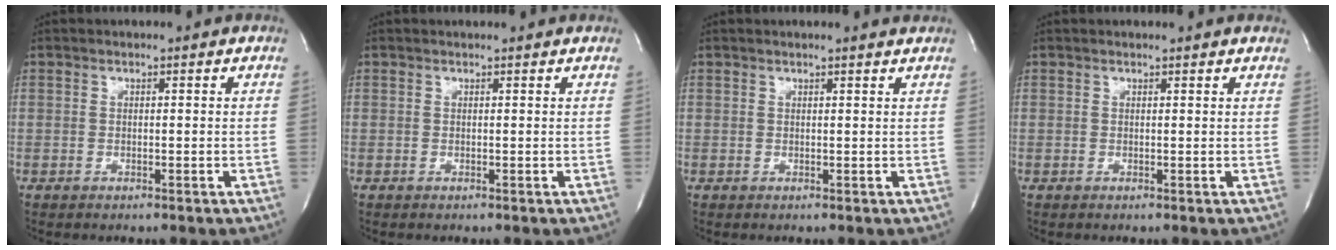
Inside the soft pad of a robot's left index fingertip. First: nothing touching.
{"total": 1.0, "force": [1.0, -0.1, 0.2], "torque": [-0.009, 0.002, 0.013]}
{"total": 2.4, "force": [2.3, -0.4, 0.7], "torque": [-0.017, -0.003, 0.023]}
{"total": 1.9, "force": [1.9, 0.1, 0.6], "torque": [-0.016, 0.006, 0.017]}